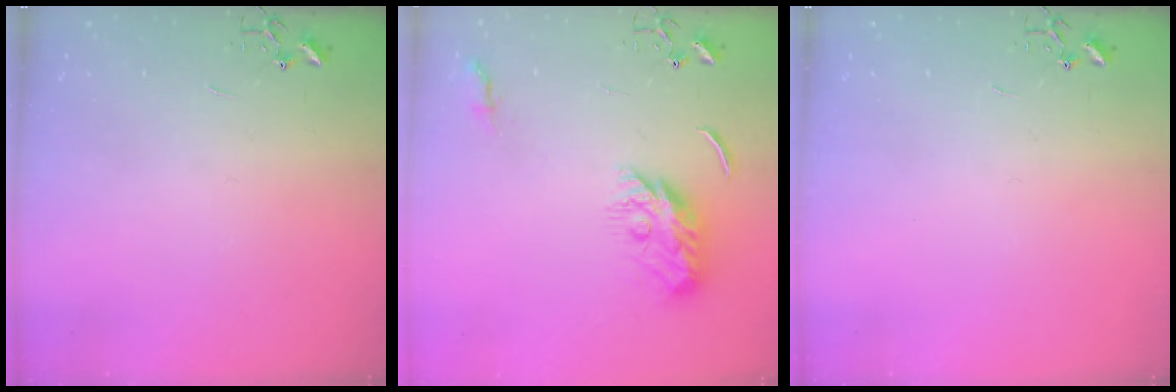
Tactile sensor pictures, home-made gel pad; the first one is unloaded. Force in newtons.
{"total": 10.2, "press": 10.2, "slide": 0.1}
{"total": 0.0}